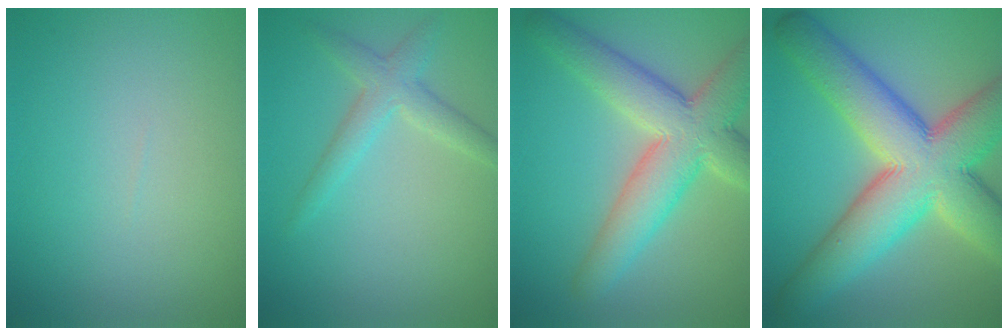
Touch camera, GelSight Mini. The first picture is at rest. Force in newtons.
{"total": 2.8, "press": 2.8, "slide": 0.1}
{"total": 8.3, "press": 8.3, "slide": 0.5}
{"total": 13.4, "press": 13.3, "slide": 0.8}